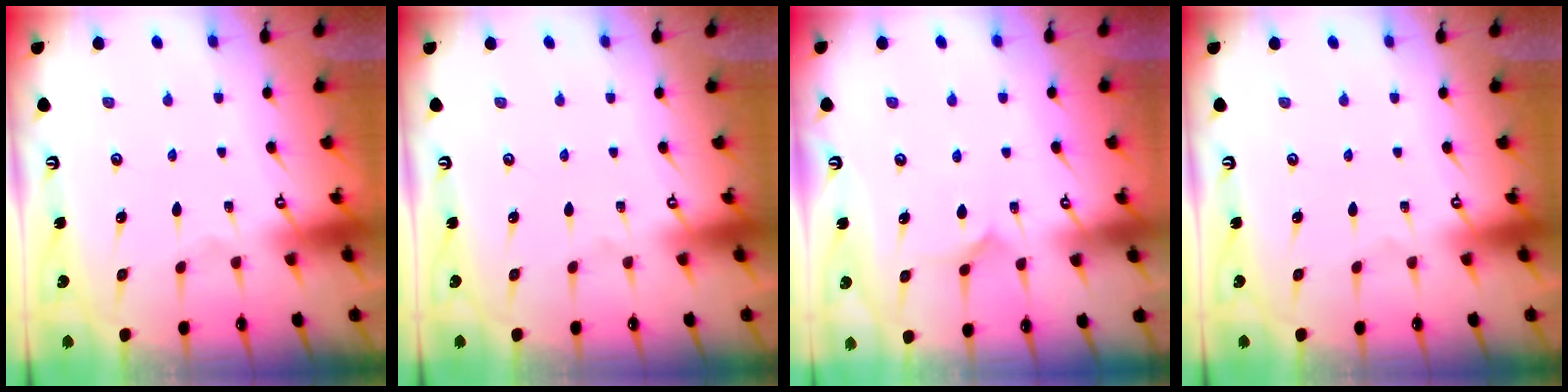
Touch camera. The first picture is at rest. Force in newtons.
{"total": 0.0}
{"total": 6.1, "press": 6.1, "slide": 0.5}
{"total": 0.0}